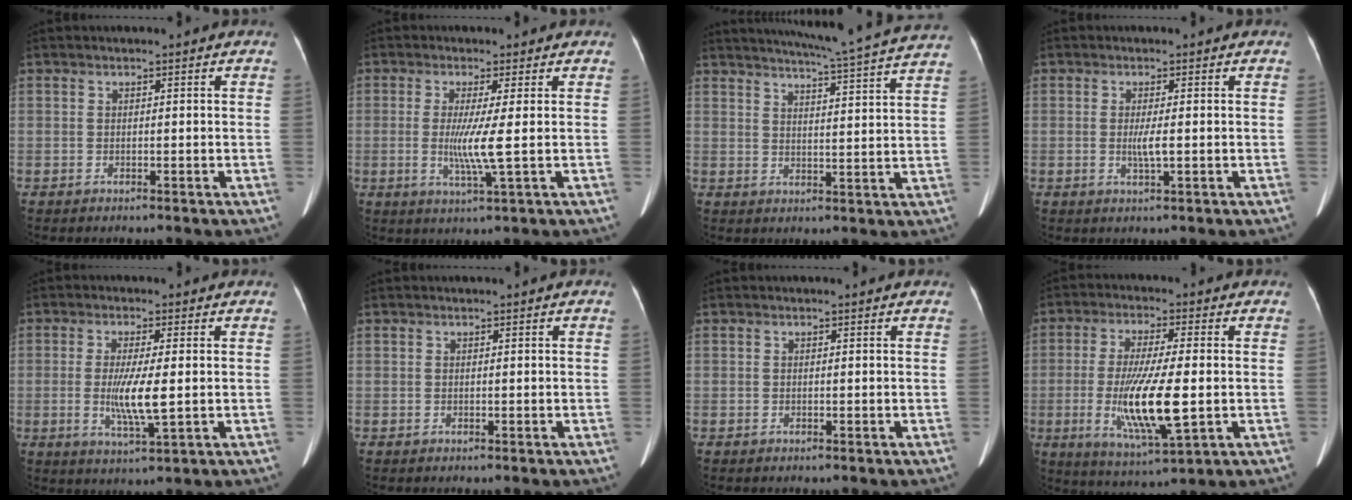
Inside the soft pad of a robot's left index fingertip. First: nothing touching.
{"total": 5.2, "force": [-0.1, -1.0, 5.1], "torque": [-0.107, -0.018, -0.002]}
{"total": 18.2, "force": [16.8, -1.5, 7.0], "torque": [-0.122, -0.039, 0.205]}
{"total": 2.2, "force": [-0.2, 0.0, 2.2], "torque": [-0.046, -0.004, -0.003]}
{"total": 6.4, "force": [-0.4, 0.6, 6.4], "torque": [-0.129, -0.016, -0.009]}
{"total": 0.0}
{"total": 0.0}
{"total": 12.5, "force": [-1.9, 1.7, 12.2], "torque": [-0.236, -0.023, -0.030]}